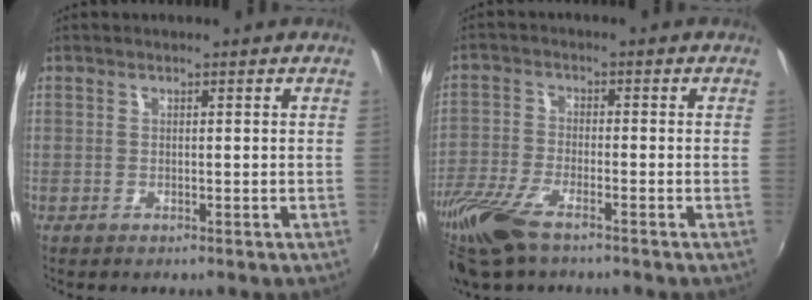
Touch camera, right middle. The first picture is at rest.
{"total": 11.1, "force": [-7.9, 3.2, 7.2], "torque": [-0.173, -0.030, -0.161]}